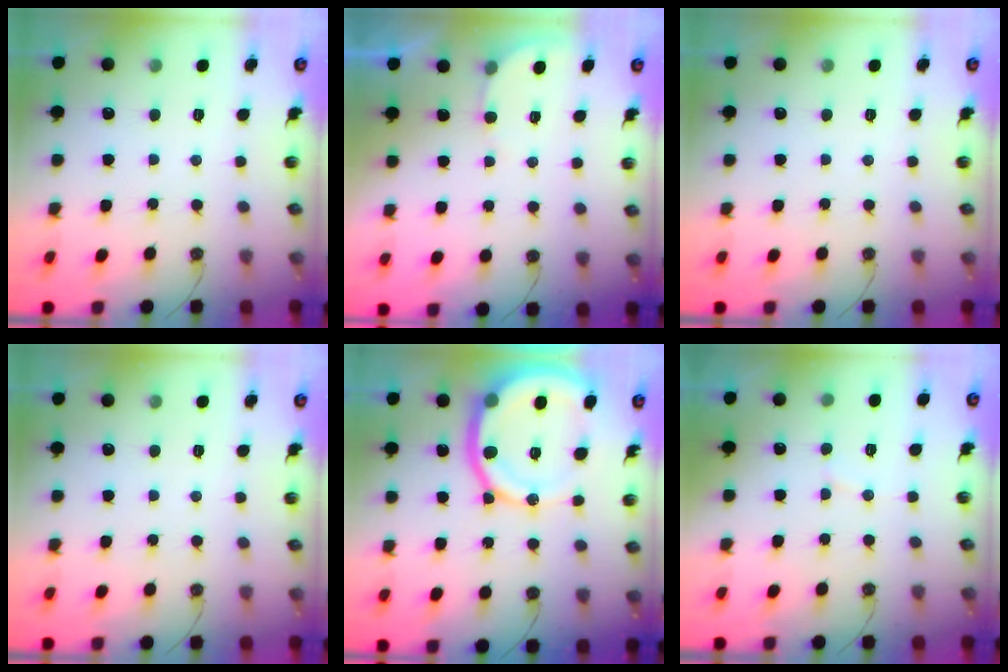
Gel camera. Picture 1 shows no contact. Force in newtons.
{"total": 2.9, "press": 2.9, "slide": 0.3}
{"total": 0.0}
{"total": 0.0}
{"total": 17.0, "press": 16.9, "slide": 1.7}
{"total": 4.7, "press": 4.5, "slide": 1.4}